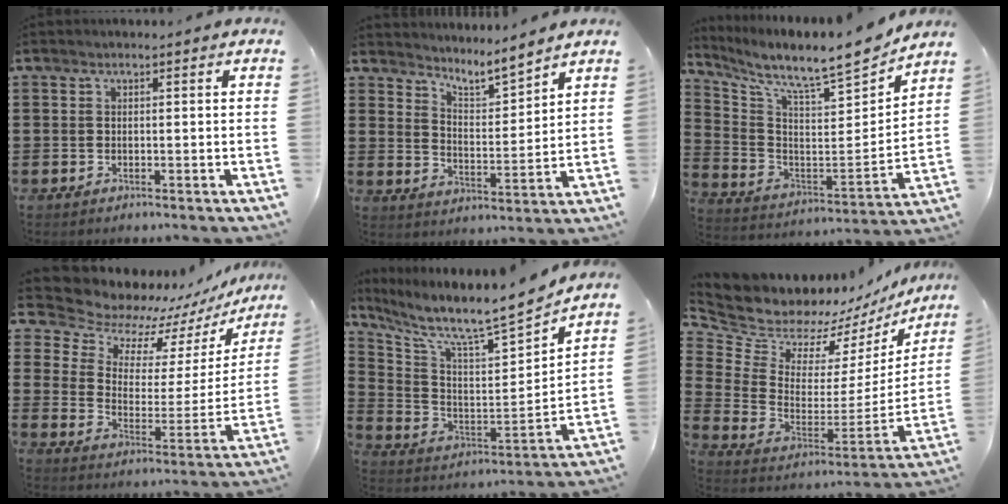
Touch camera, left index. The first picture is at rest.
{"total": 4.6, "force": [4.5, -0.2, 0.9], "torque": [-0.040, -0.036, 0.075]}
{"total": 8.1, "force": [7.6, 0.4, 2.8], "torque": [-0.079, -0.076, 0.116]}
{"total": 8.8, "force": [8.0, 3.2, 1.7], "torque": [-0.067, -0.066, 0.137]}
{"total": 6.7, "force": [6.3, -0.1, 2.1], "torque": [-0.071, -0.071, 0.094]}
{"total": 8.3, "force": [7.9, 2.7, 0.4], "torque": [-0.064, -0.076, 0.141]}